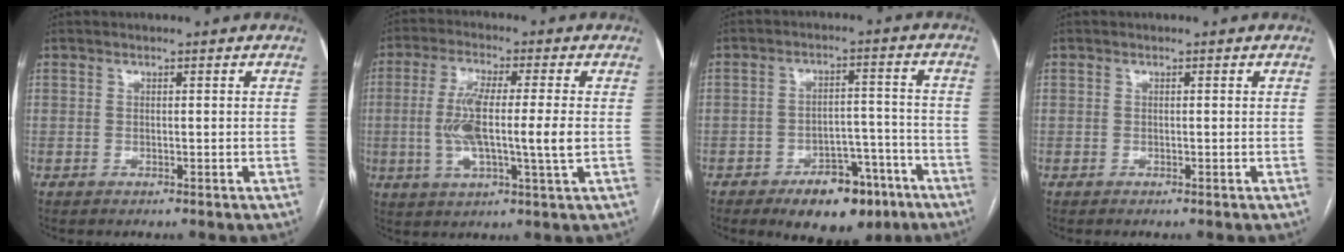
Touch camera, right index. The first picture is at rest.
{"total": 10.5, "force": [-0.4, 0.7, 10.5], "torque": [-0.205, 0.002, -0.010]}
{"total": 10.3, "force": [-6.6, 5.2, 5.9], "torque": [-0.072, 0.019, -0.091]}
{"total": 0.0}